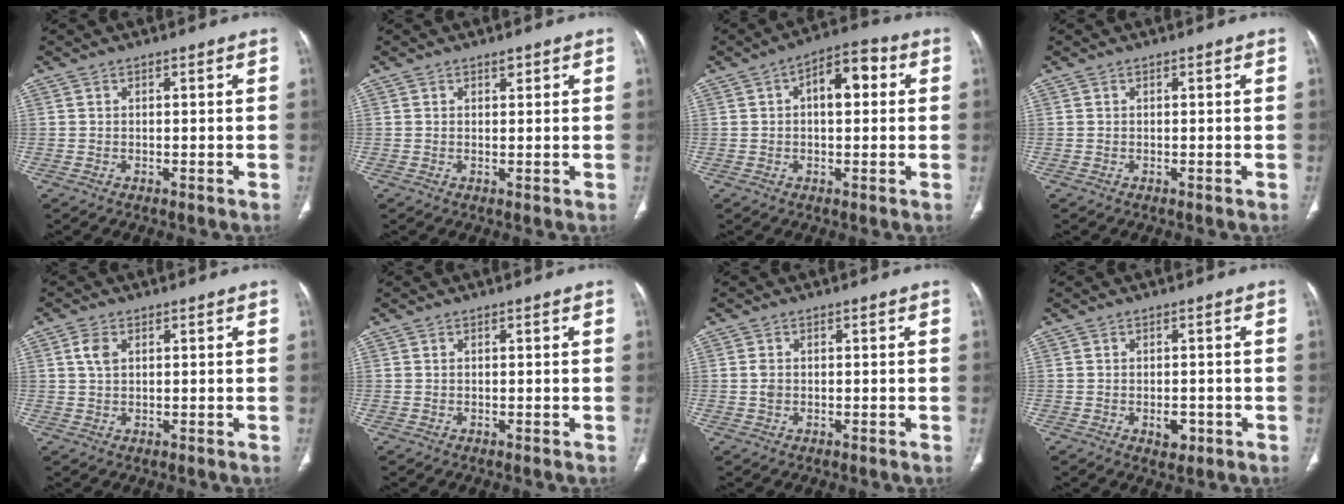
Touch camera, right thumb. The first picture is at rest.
{"total": 0.9, "force": [0.7, 0.4, 0.4], "torque": [-0.002, -0.005, 0.009]}
{"total": 7.9, "force": [1.4, 4.1, 6.6], "torque": [-0.083, 0.024, 0.012]}
{"total": 0.0}
{"total": 2.8, "force": [0.9, 1.7, 2.0], "torque": [-0.039, 0.003, 0.019]}
{"total": 0.0}
{"total": 1.4, "force": [-0.1, 1.1, 0.9], "torque": [-0.019, 0.000, -0.002]}
{"total": 2.9, "force": [-1.0, 1.8, 2.0], "torque": [-0.018, 0.002, -0.010]}